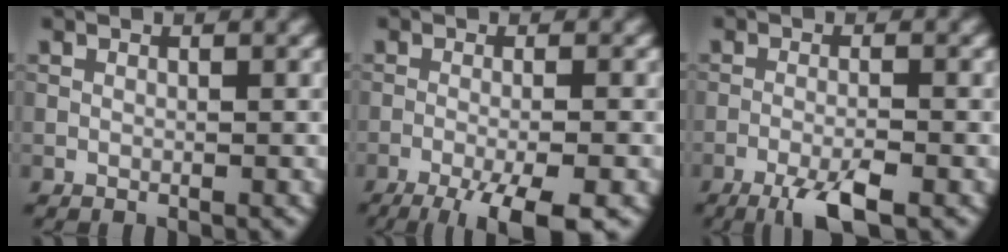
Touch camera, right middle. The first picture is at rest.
{"total": 7.7, "force": [-4.5, 1.9, 6.0], "torque": [-0.080, -0.013, -0.071]}
{"total": 4.2, "force": [-2.7, 0.7, 3.2], "torque": [-0.061, -0.001, -0.054]}